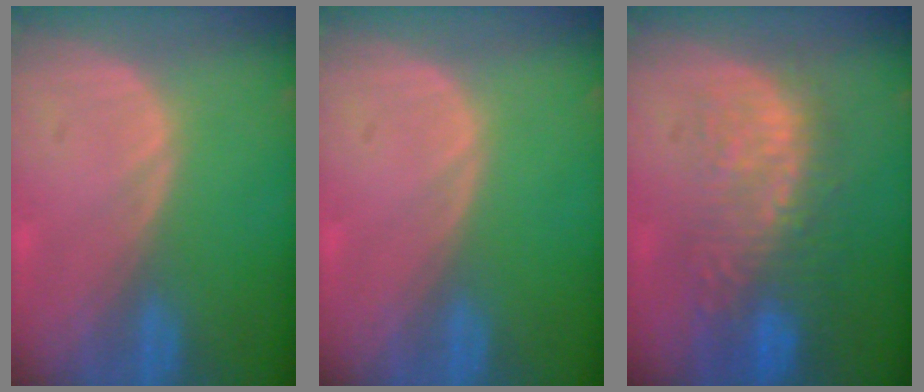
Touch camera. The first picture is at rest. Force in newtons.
{"total": 0.0}
{"total": 10.5, "press": 9.2, "slide": 5.1}